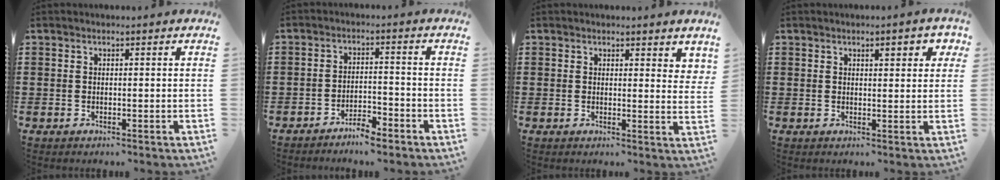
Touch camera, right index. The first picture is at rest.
{"total": 4.1, "force": [-3.9, 0.5, 1.2], "torque": [-0.024, 0.009, -0.079]}
{"total": 1.6, "force": [1.5, 0.5, 0.3], "torque": [-0.001, 0.001, 0.029]}
{"total": 2.5, "force": [1.3, 0.8, 2.0], "torque": [-0.026, 0.000, 0.017]}